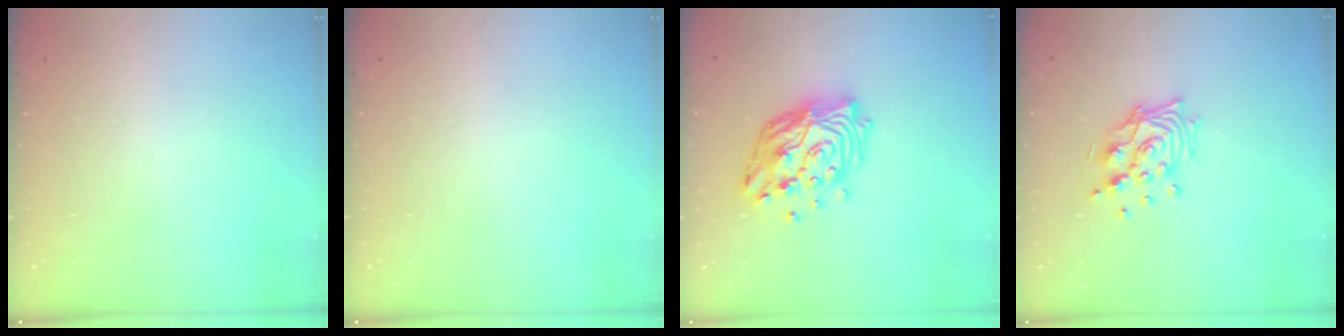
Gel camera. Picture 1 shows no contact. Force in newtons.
{"total": 0.0}
{"total": 16.5, "press": 16.4, "slide": 1.7}
{"total": 12.6, "press": 12.5, "slide": 1.7}